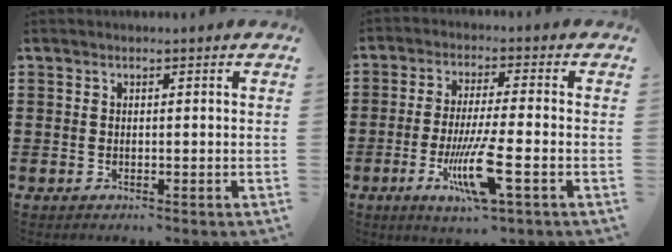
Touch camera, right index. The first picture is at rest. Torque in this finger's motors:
{"motor_torque": [0.88, 0.21, 0.72, 0.14]}